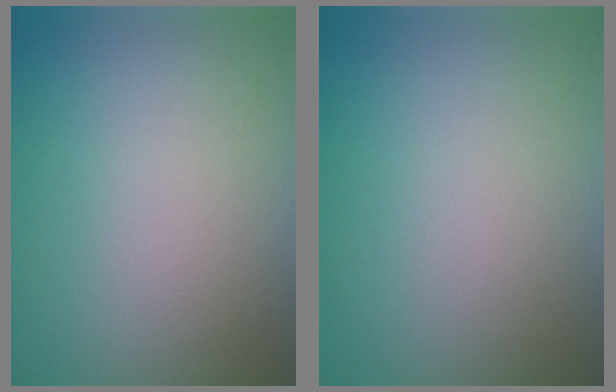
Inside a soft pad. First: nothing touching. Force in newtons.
{"total": 0.0}